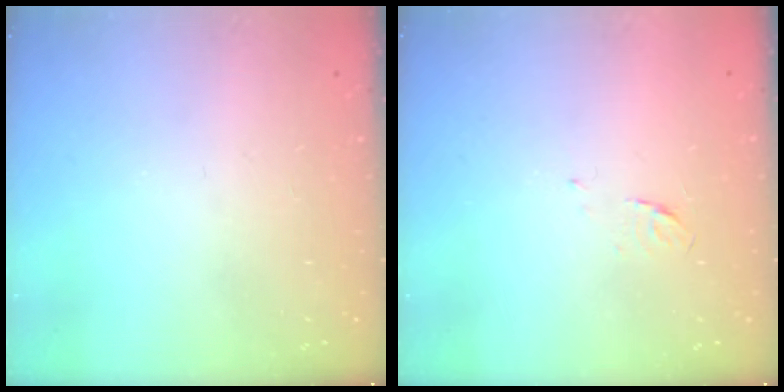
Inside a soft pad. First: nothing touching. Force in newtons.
{"total": 3.5, "press": 3.4, "slide": 0.8}